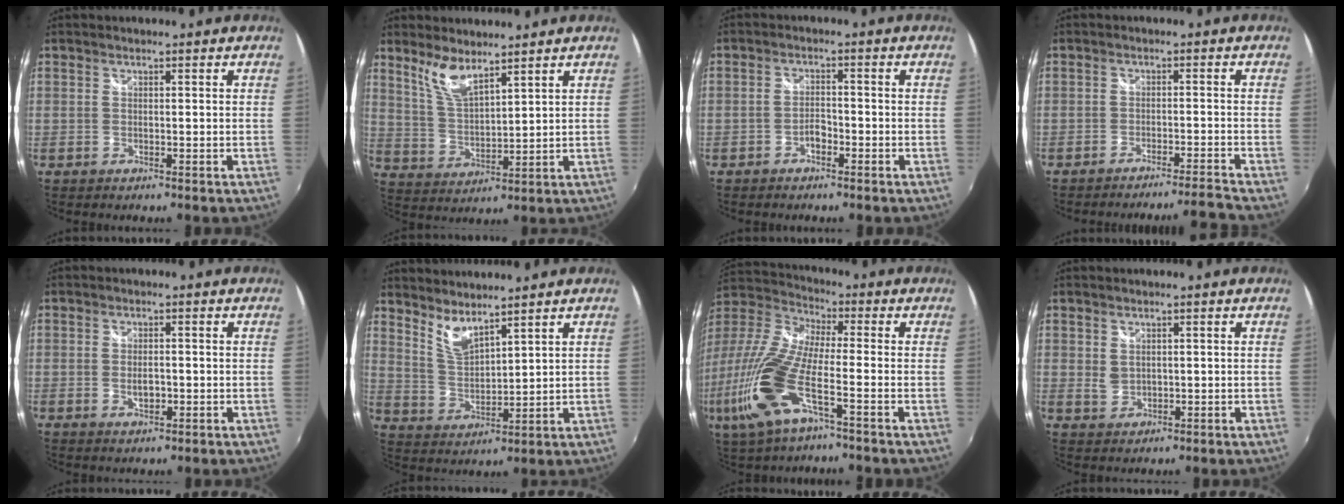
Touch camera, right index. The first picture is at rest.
{"total": 7.0, "force": [5.3, 1.9, 4.2], "torque": [-0.084, -0.003, 0.112]}
{"total": 2.4, "force": [-1.5, 1.2, 1.3], "torque": [-0.027, 0.004, -0.029]}
{"total": 5.9, "force": [-5.4, -1.9, 1.1], "torque": [-0.026, 0.004, -0.086]}
{"total": 2.7, "force": [-0.5, 1.6, 2.1], "torque": [-0.036, -0.003, -0.007]}
{"total": 6.3, "force": [5.3, 1.4, 3.1], "torque": [-0.059, -0.007, 0.107]}
{"total": 19.0, "force": [-7.4, 5.1, 16.8], "torque": [-0.362, -0.030, -0.155]}
{"total": 2.5, "force": [0.8, 1.9, 1.4], "torque": [-0.021, 0.000, 0.018]}